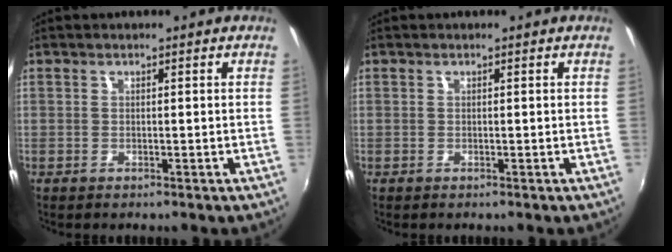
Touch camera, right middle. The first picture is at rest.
{"total": 0.0}